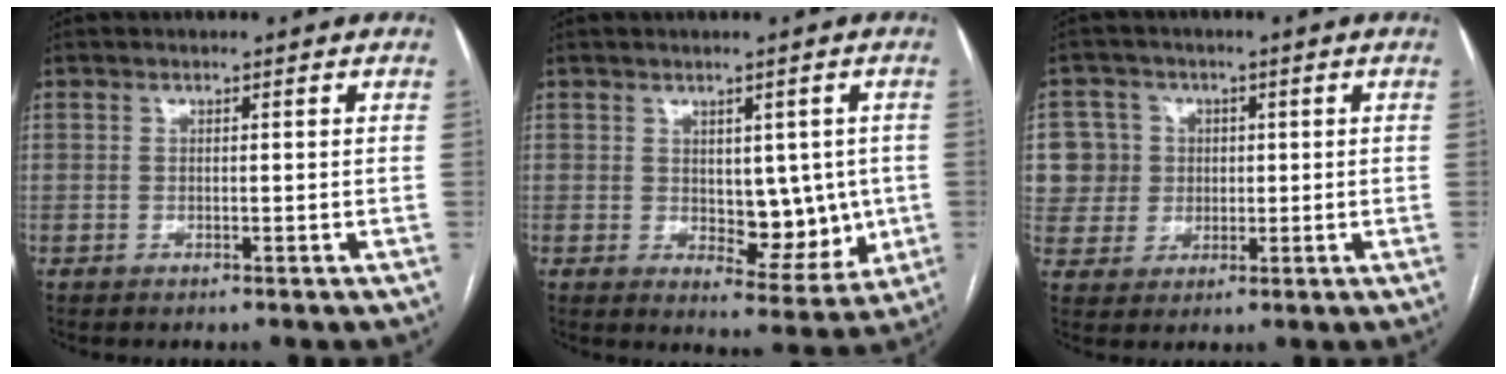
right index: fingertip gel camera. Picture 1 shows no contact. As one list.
[{"total": 7.6, "force": [0.1, 4.4, 6.2], "torque": [-0.064, 0.001, 0.019]}, {"total": 8.0, "force": [1.5, 7.8, 0.5], "torque": [-0.014, 0.028, 0.035]}]